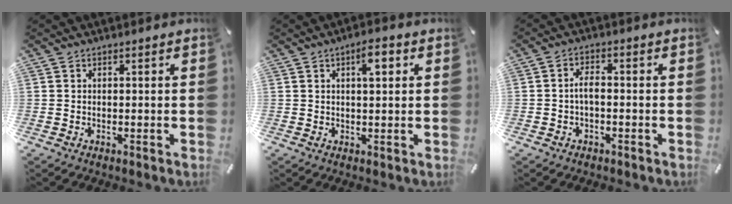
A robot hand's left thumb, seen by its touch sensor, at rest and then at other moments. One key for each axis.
{"total": 4.5, "fx": 1.7, "fy": 1.7, "fz": 3.9, "tx": -0.058, "ty": -0.001, "tz": 0.021}
{"total": 3.6, "fx": -0.9, "fy": 2.0, "fz": 2.9, "tx": -0.061, "ty": 0.007, "tz": -0.020}